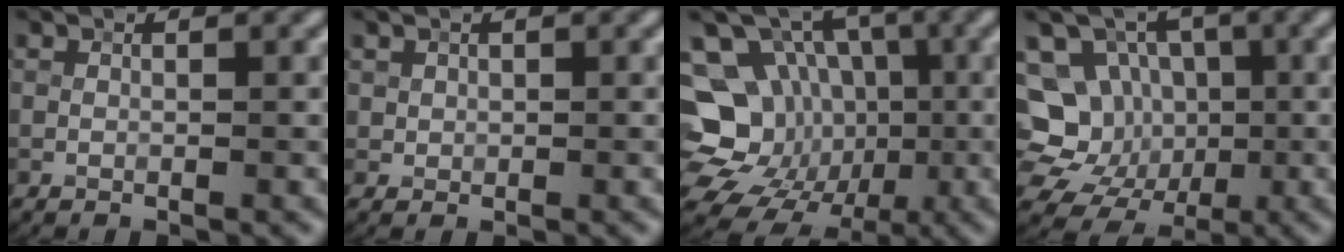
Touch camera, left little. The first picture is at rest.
{"total": 1.0, "force": [0.5, 0.9, 0.3], "torque": [-0.010, -0.005, 0.016]}
{"total": 14.2, "force": [-1.2, 12.4, 6.8], "torque": [-0.133, 0.006, -0.031]}
{"total": 11.7, "force": [-0.4, 10.7, 4.6], "torque": [-0.107, 0.031, -0.024]}